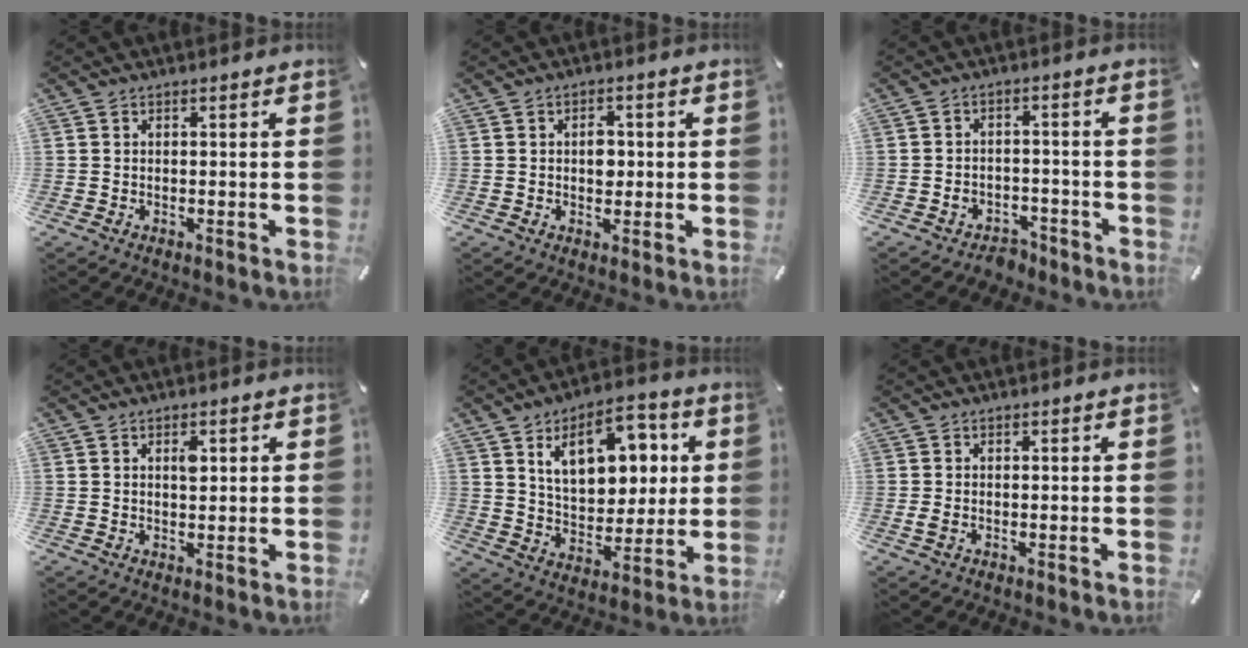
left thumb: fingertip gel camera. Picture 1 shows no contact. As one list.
[{"total": 4.0, "force": [0.1, 2.9, 2.7], "torque": [-0.022, -0.005, -0.008]}, {"total": 4.2, "force": [-3.3, 2.5, 0.9], "torque": [-0.020, 0.016, -0.063]}, {"total": 2.5, "force": [0.8, 1.3, 2.0], "torque": [-0.018, -0.005, 0.007]}, {"total": 15.8, "force": [6.9, 10.0, 10.1], "torque": [-0.157, -0.016, 0.125]}, {"total": 1.1, "force": [-0.3, 0.4, 1.0], "torque": [-0.025, -0.003, -0.007]}]